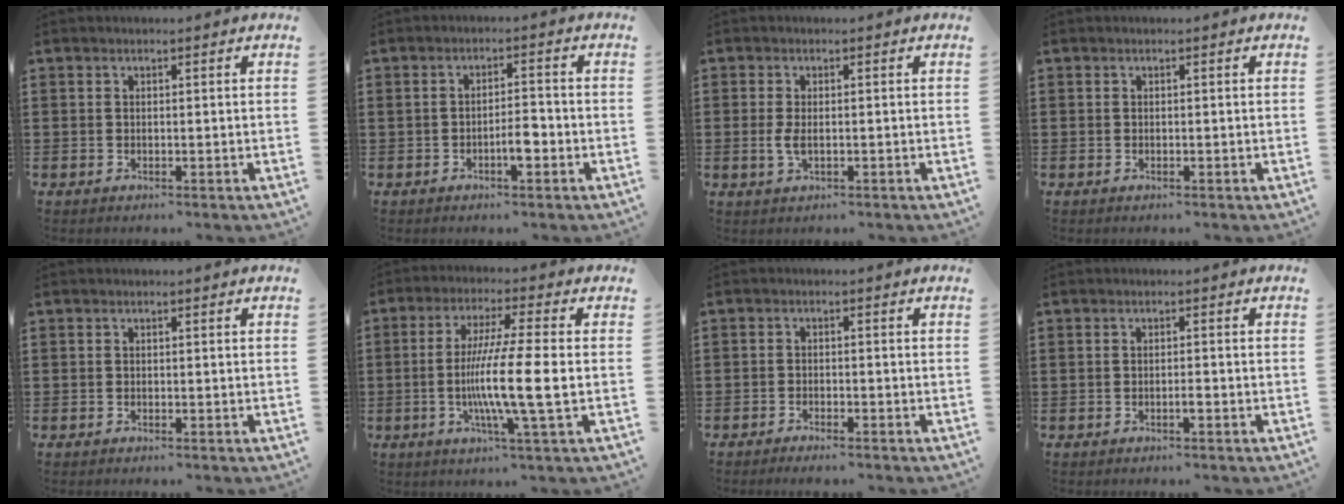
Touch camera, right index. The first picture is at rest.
{"total": 3.6, "force": [-1.5, 1.3, 3.1], "torque": [-0.053, 0.009, -0.027]}
{"total": 2.4, "force": [-0.2, 0.8, 2.2], "torque": [-0.057, -0.009, -0.008]}
{"total": 0.0}
{"total": 0.0}
{"total": 11.1, "force": [-1.7, -0.1, 10.9], "torque": [-0.210, -0.017, -0.037]}
{"total": 1.3, "force": [-1.3, 0.1, 0.2], "torque": [-0.007, 0.002, -0.026]}
{"total": 1.0, "force": [-0.6, 0.1, 0.9], "torque": [-0.016, -0.003, -0.010]}